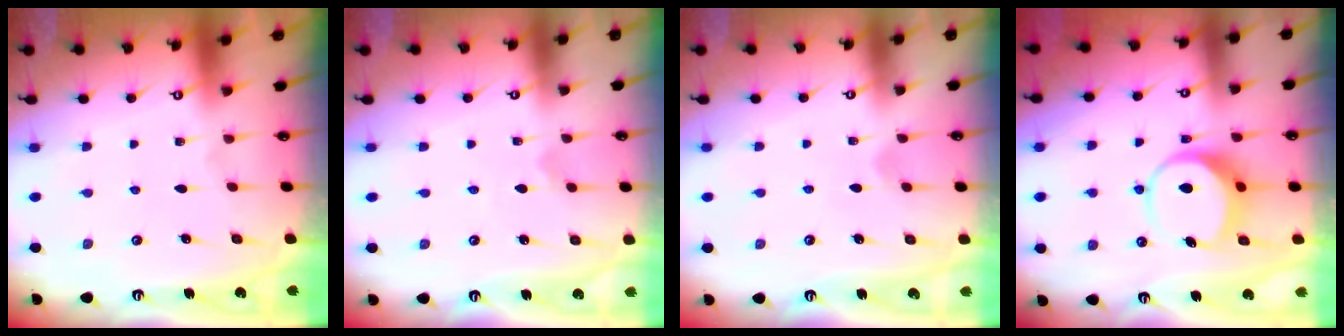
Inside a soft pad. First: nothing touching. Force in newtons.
{"total": 2.2, "press": 2.2, "slide": 0.4}
{"total": 4.4, "press": 4.4, "slide": 0.6}
{"total": 9.2, "press": 9.1, "slide": 0.9}